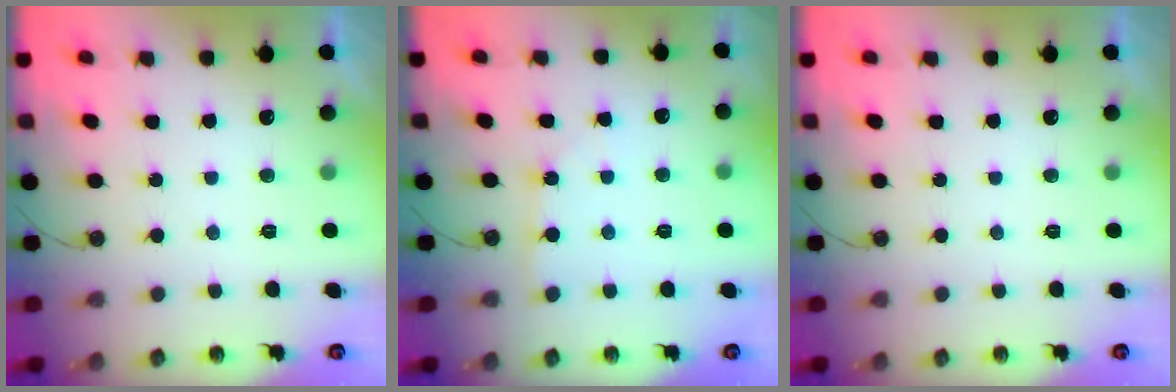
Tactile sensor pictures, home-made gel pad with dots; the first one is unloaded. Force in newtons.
{"total": 2.2, "press": 2.2, "slide": 0.2}
{"total": 0.0}